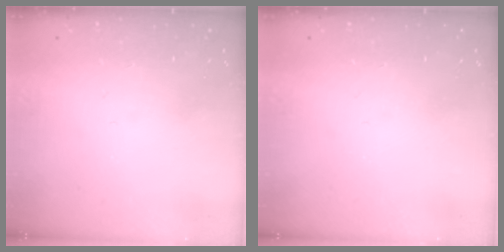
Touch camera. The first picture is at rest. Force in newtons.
{"total": 0.0}